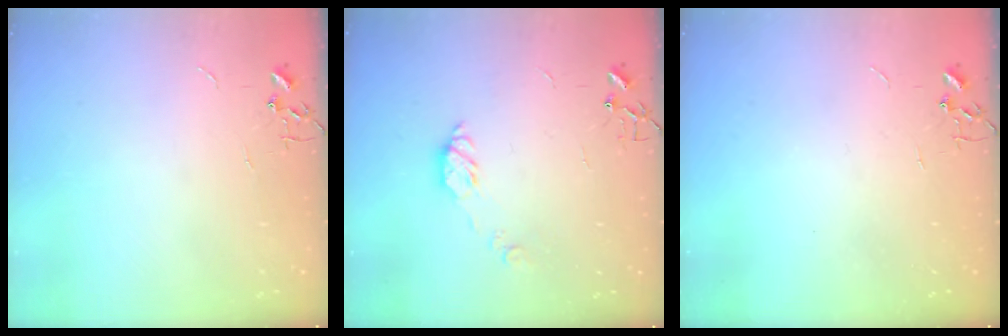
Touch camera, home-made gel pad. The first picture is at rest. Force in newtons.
{"total": 7.0, "press": 7.0, "slide": 0.2}
{"total": 0.0}